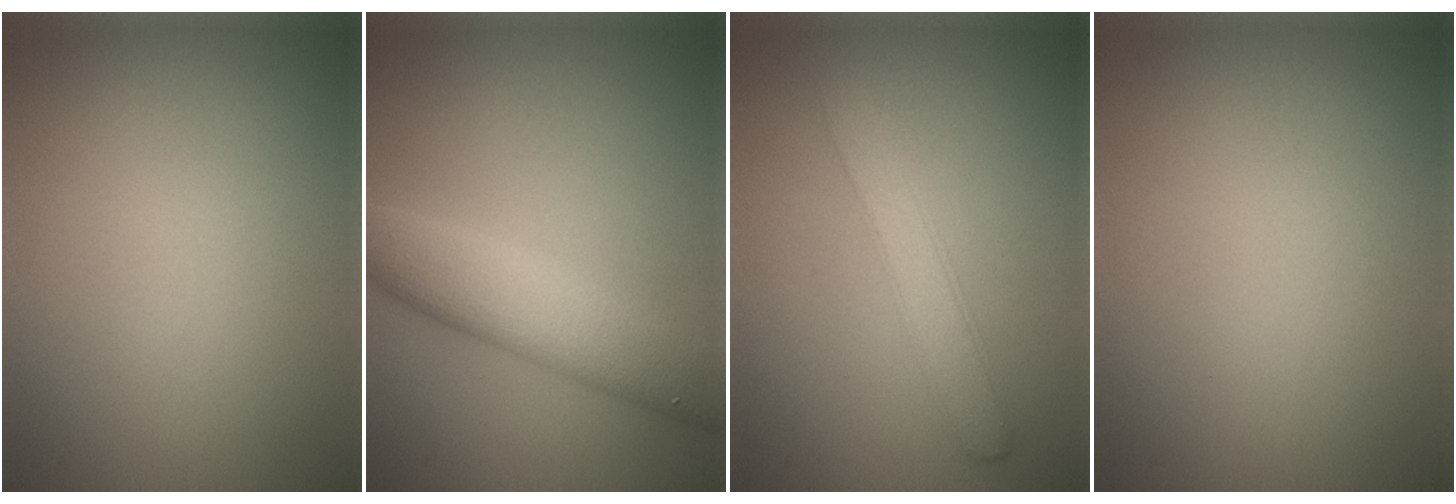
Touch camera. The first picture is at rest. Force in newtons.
{"total": 6.1, "press": 6.1, "slide": 0.4}
{"total": 2.6, "press": 2.6, "slide": 0.2}
{"total": 0.0}